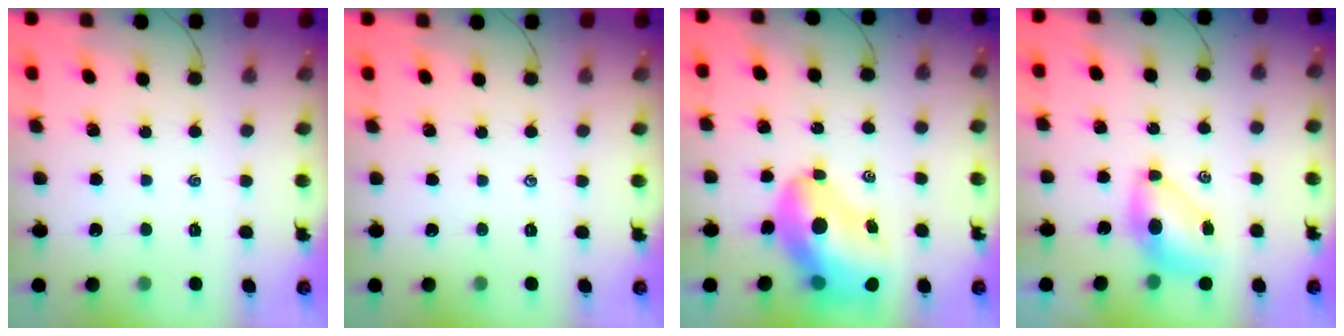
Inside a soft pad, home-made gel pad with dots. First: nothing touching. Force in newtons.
{"total": 0.0}
{"total": 16.4, "press": 15.7, "slide": 4.8}
{"total": 6.6, "press": 6.5, "slide": 1.0}